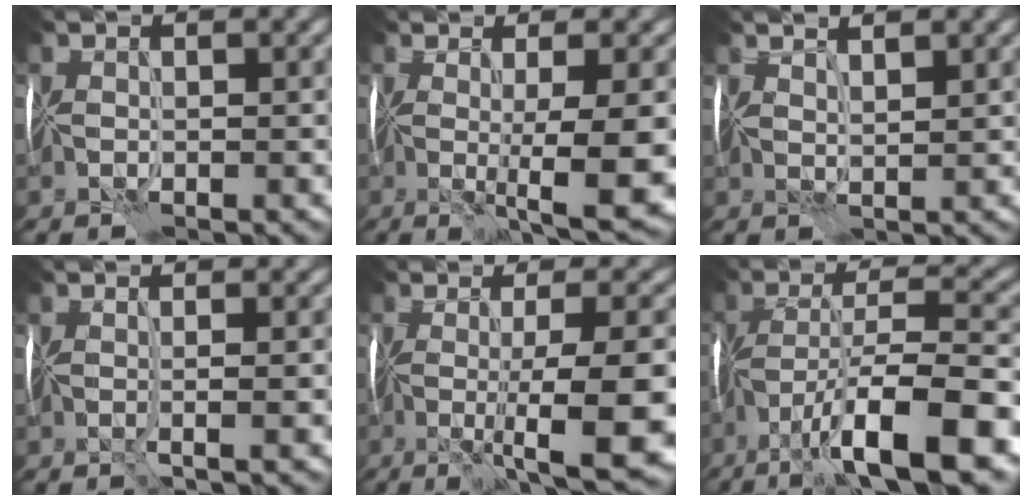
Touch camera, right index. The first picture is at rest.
{"total": 8.7, "force": [-0.9, 2.0, 8.4], "torque": [-0.119, -0.010, -0.002]}
{"total": 2.7, "force": [2.3, 0.6, 1.2], "torque": [-0.006, 0.015, 0.020]}
{"total": 2.1, "force": [0.0, 0.5, 2.1], "torque": [-0.022, 0.001, 0.001]}
{"total": 11.1, "force": [-2.3, 2.6, 10.6], "torque": [-0.142, -0.009, -0.023]}
{"total": 11.1, "force": [-5.4, 3.1, 9.2], "torque": [-0.154, 0.019, -0.086]}